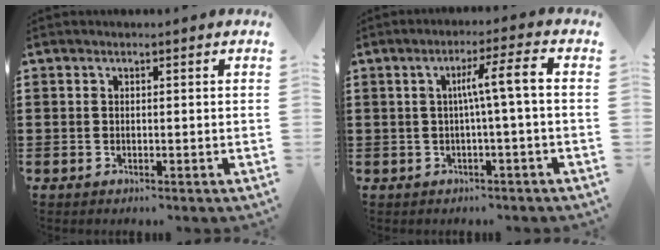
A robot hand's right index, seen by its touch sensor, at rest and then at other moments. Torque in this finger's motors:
{"motor_torque": [0.89, -0.37, 0.25, 0.15]}